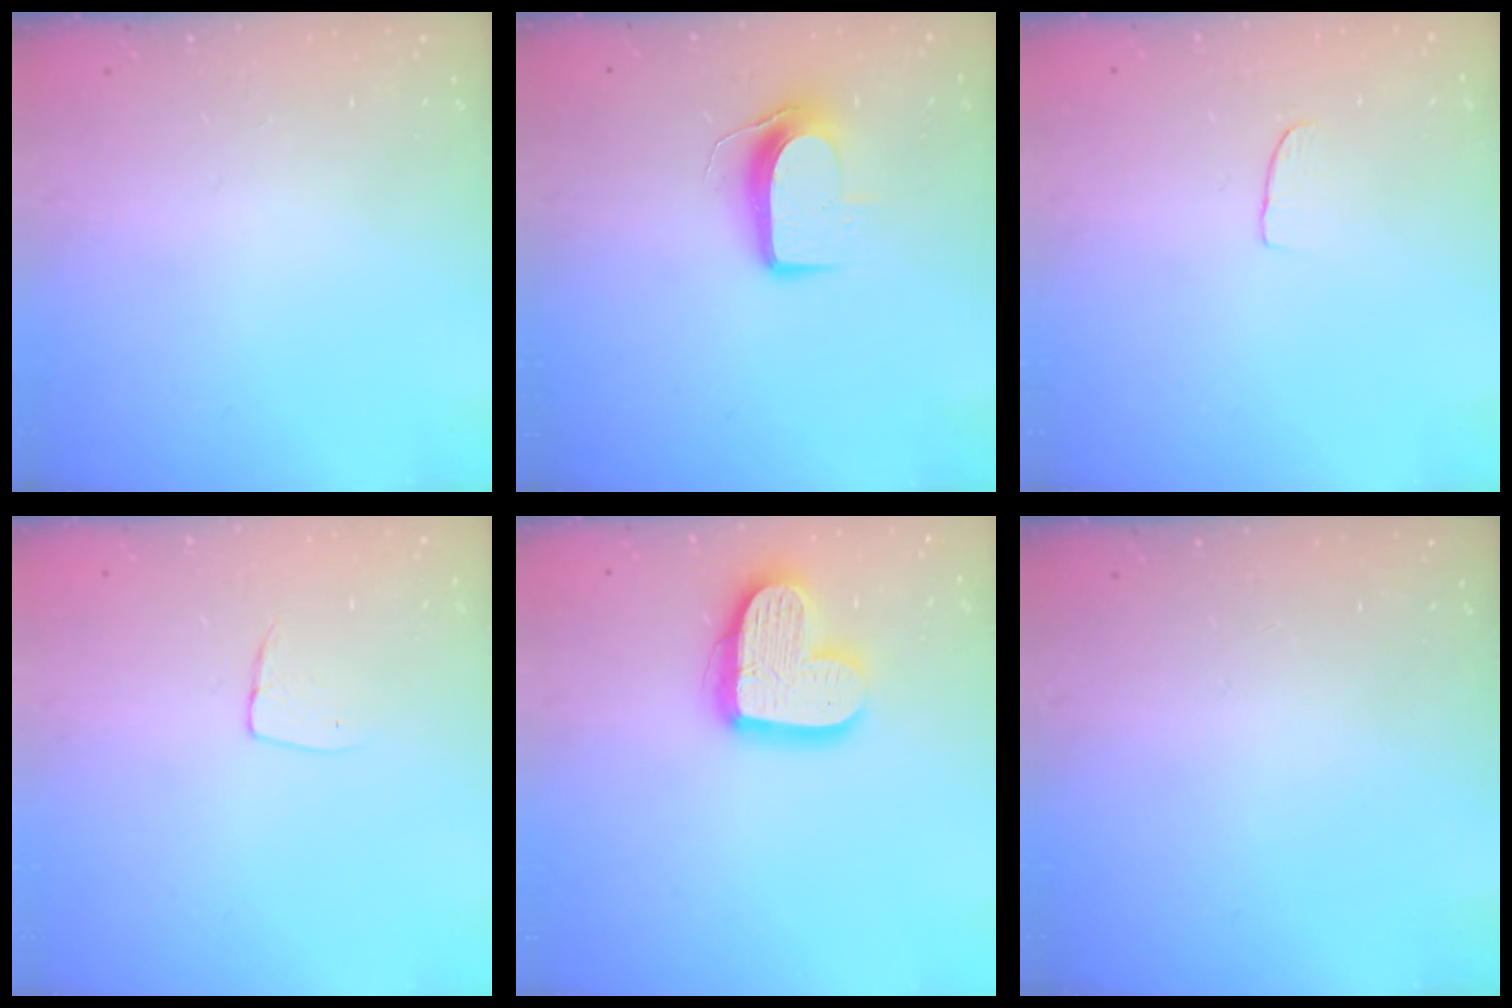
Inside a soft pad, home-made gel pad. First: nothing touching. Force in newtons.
{"total": 9.2, "press": 9.1, "slide": 0.9}
{"total": 3.1, "press": 3.1, "slide": 0.2}
{"total": 5.0, "press": 5.0, "slide": 0.3}
{"total": 16.2, "press": 16.2, "slide": 1.1}
{"total": 0.0}